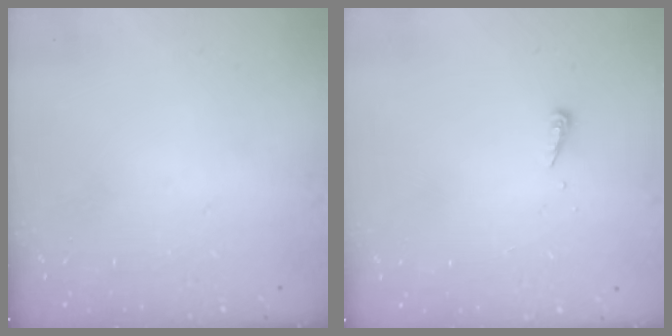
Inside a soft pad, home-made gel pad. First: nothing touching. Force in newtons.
{"total": 3.9, "press": 3.9, "slide": 0.5}